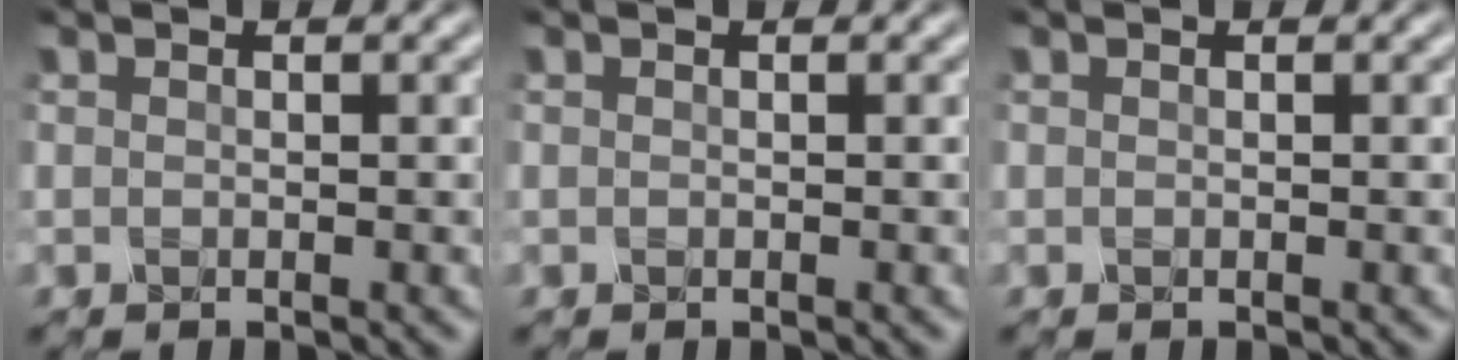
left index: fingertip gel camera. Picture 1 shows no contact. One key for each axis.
{"total": 0.0}
{"total": 0.0}